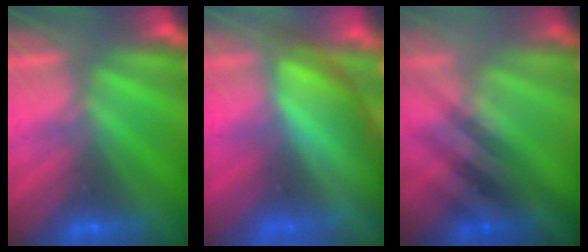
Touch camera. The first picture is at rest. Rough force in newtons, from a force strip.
{"total": 9.8}
{"total": 2.5}